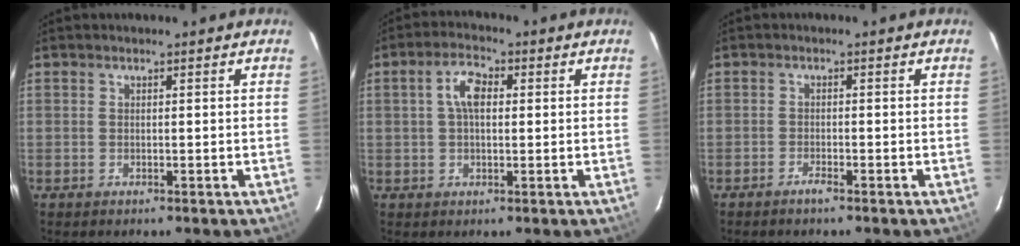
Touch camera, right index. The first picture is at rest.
{"total": 5.1, "force": [0.9, 2.7, 4.2], "torque": [-0.081, 0.016, 0.016]}
{"total": 1.4, "force": [-1.3, 0.2, 0.7], "torque": [-0.021, 0.000, -0.028]}